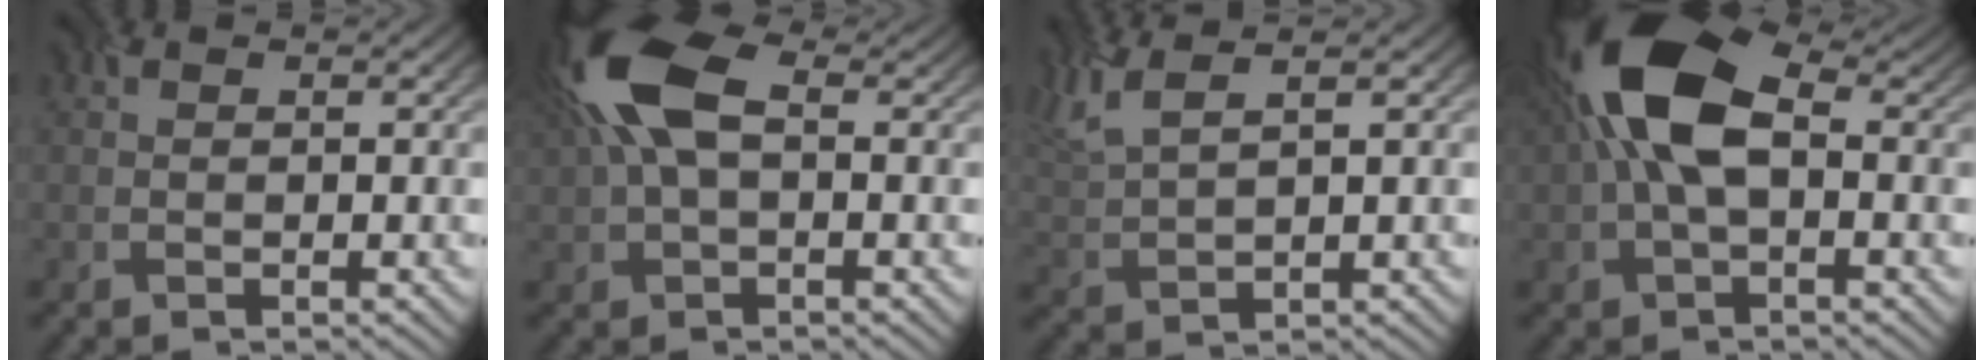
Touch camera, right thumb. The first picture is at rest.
{"total": 10.4, "force": [2.5, 5.4, 8.5], "torque": [-0.202, 0.017, 0.037]}
{"total": 5.3, "force": [3.4, 1.2, 3.8], "torque": [-0.102, 0.011, 0.077]}
{"total": 11.4, "force": [1.8, 6.0, 9.5], "torque": [-0.202, 0.021, 0.021]}